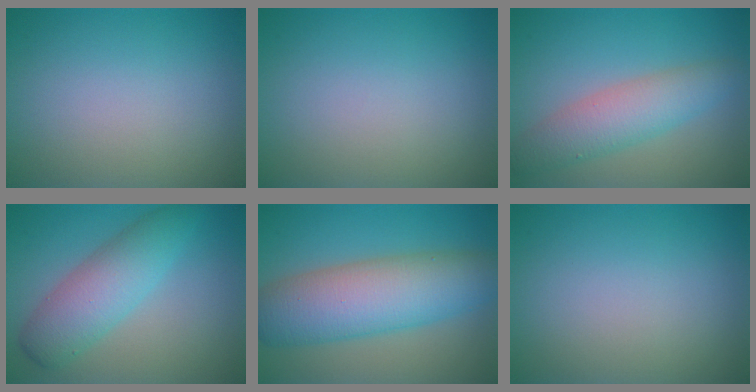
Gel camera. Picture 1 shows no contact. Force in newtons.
{"total": 0.0}
{"total": 4.6, "press": 4.6, "slide": 0.0}
{"total": 5.4, "press": 5.4, "slide": 0.1}
{"total": 9.1, "press": 9.1, "slide": 0.1}
{"total": 0.0}